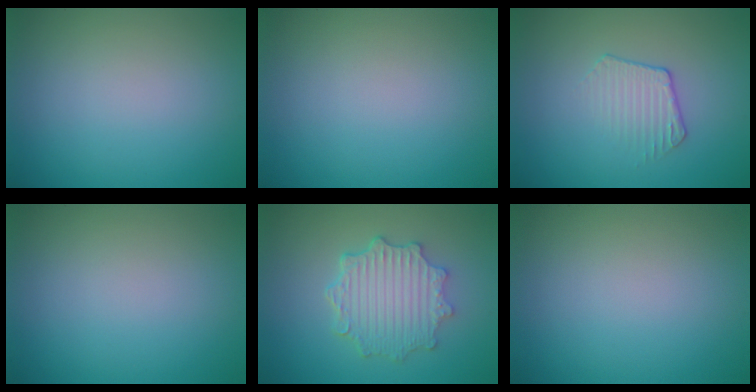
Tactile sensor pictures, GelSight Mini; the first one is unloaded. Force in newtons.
{"total": 0.0}
{"total": 1.8, "press": 1.1, "slide": 1.4}
{"total": 0.0}
{"total": 4.9, "press": 3.9, "slide": 2.9}
{"total": 0.0}